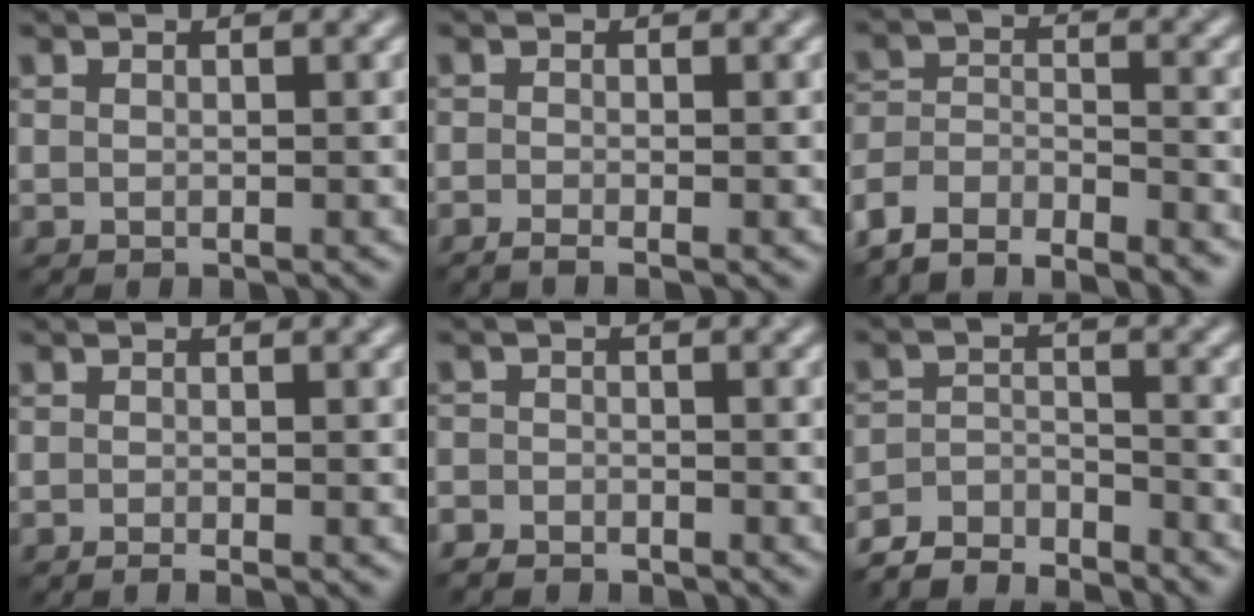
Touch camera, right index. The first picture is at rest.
{"total": 1.3, "force": [-1.0, 0.0, 0.8], "torque": [-0.019, -0.002, -0.023]}
{"total": 7.4, "force": [-7.0, 2.0, 1.7], "torque": [-0.031, -0.007, -0.122]}
{"total": 0.9, "force": [-0.7, -0.2, 0.5], "torque": [-0.011, 0.003, -0.015]}
{"total": 2.8, "force": [-2.7, 0.8, 0.3], "torque": [0.000, 0.000, -0.056]}
{"total": 5.5, "force": [-5.3, 1.2, 1.0], "torque": [-0.021, -0.004, -0.105]}